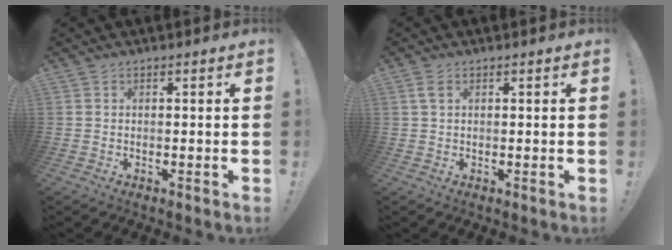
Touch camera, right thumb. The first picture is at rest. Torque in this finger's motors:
{"motor_torque": [-0.27, -0.09, -0.25, 0.30, 0.00]}